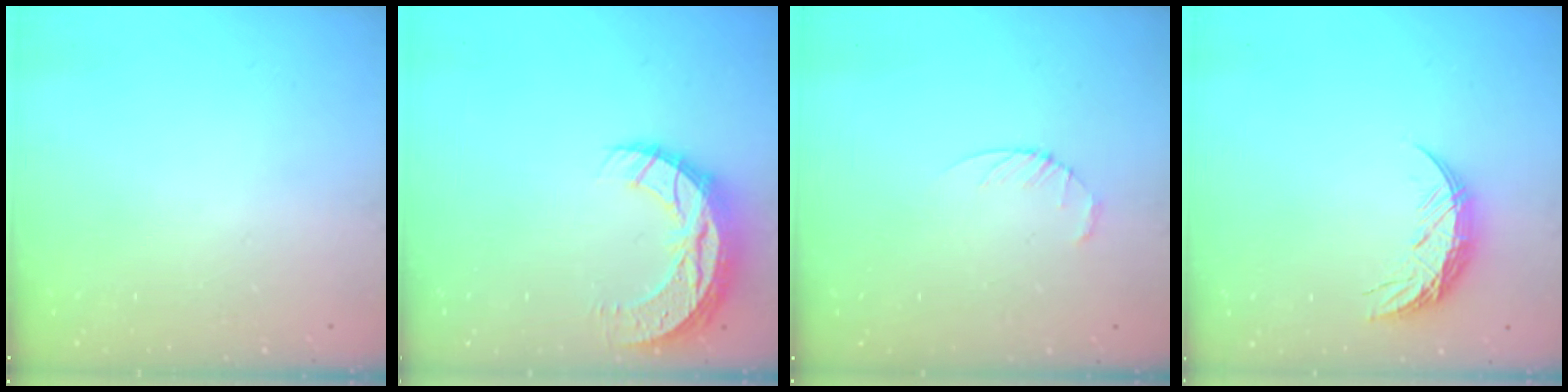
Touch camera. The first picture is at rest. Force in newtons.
{"total": 11.7, "press": 11.6, "slide": 0.8}
{"total": 3.2, "press": 3.1, "slide": 0.4}
{"total": 8.2, "press": 8.2, "slide": 0.8}